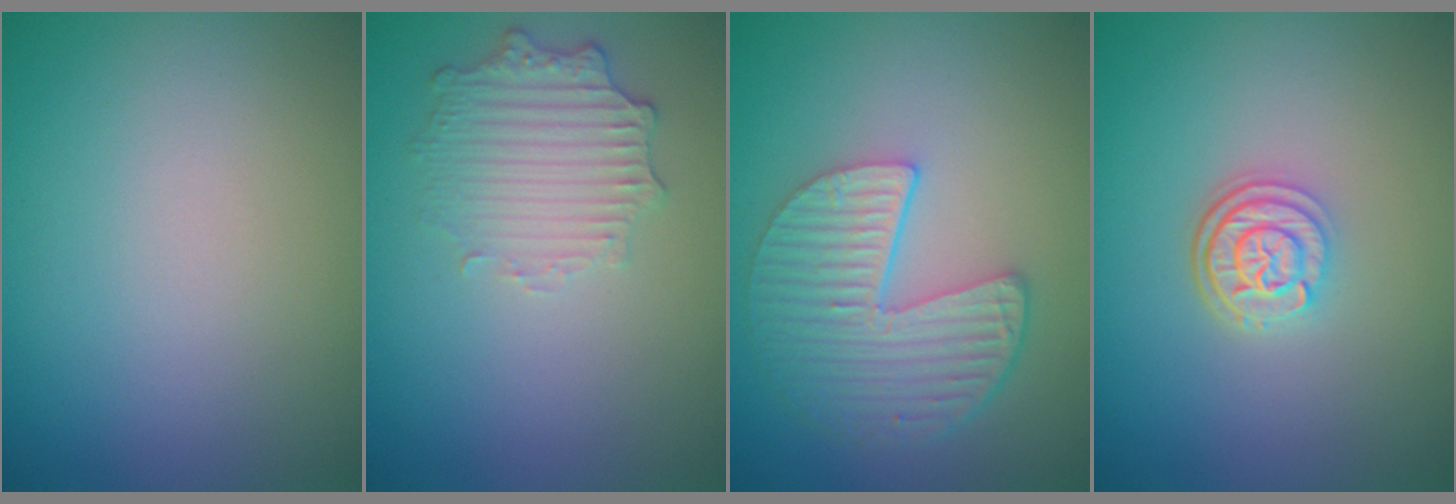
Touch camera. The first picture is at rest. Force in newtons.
{"total": 2.5, "press": 2.3, "slide": 1.0}
{"total": 5.6, "press": 4.2, "slide": 3.7}
{"total": 2.9, "press": 2.4, "slide": 1.7}